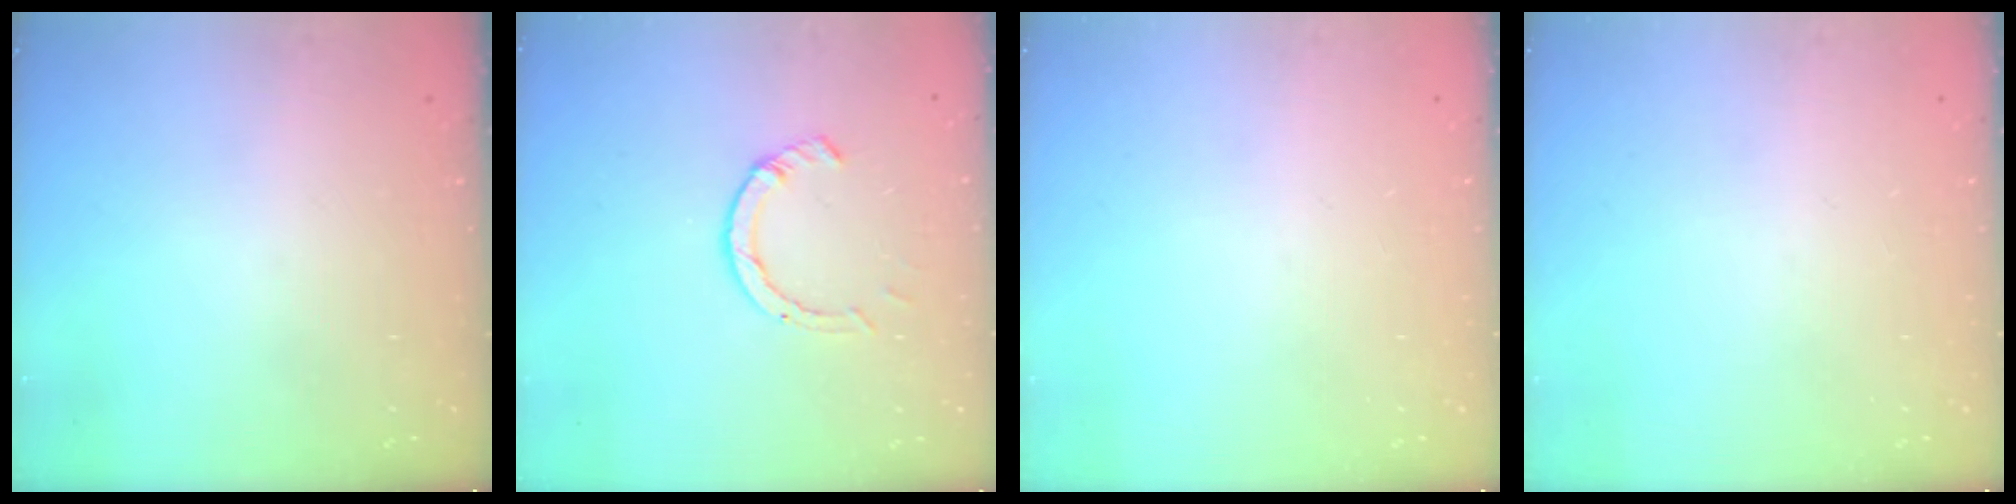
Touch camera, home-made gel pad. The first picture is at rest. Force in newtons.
{"total": 4.2, "press": 4.1, "slide": 0.4}
{"total": 0.0}
{"total": 0.0}